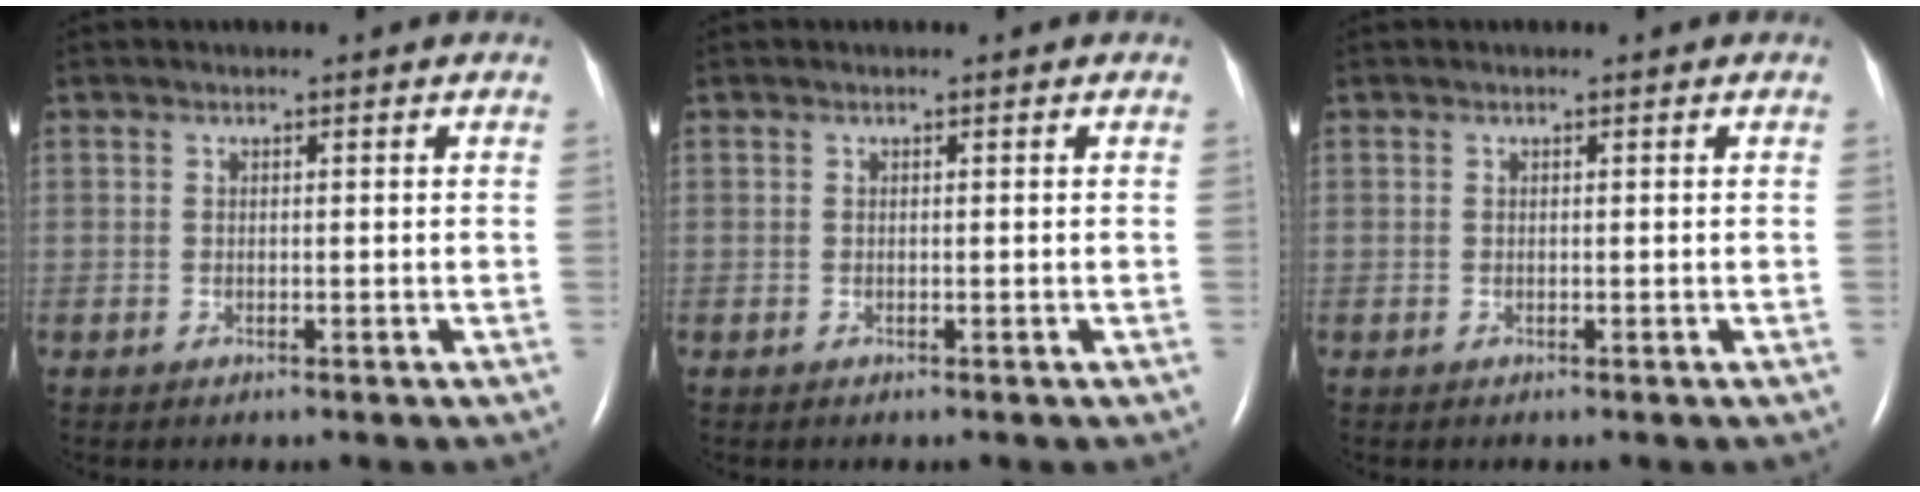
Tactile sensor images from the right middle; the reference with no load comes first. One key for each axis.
{"total": 0.0}
{"total": 0.0}